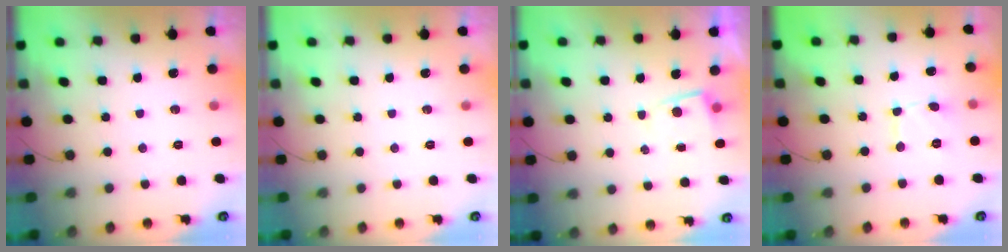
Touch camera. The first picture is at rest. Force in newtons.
{"total": 0.0}
{"total": 2.8, "press": 2.8, "slide": 0.2}
{"total": 2.6, "press": 2.6, "slide": 0.2}